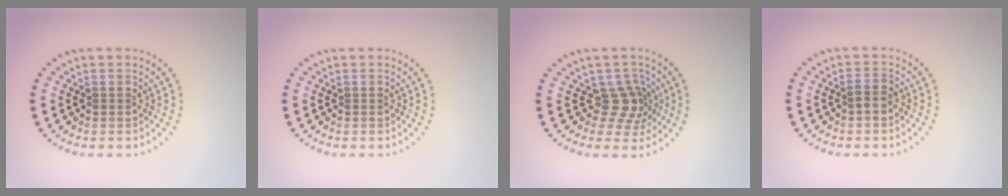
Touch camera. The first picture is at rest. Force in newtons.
{"total": 0.0}
{"total": 3.0, "press": 2.2, "slide": 2.0}
{"total": 1.2, "press": 1.1, "slide": 0.5}